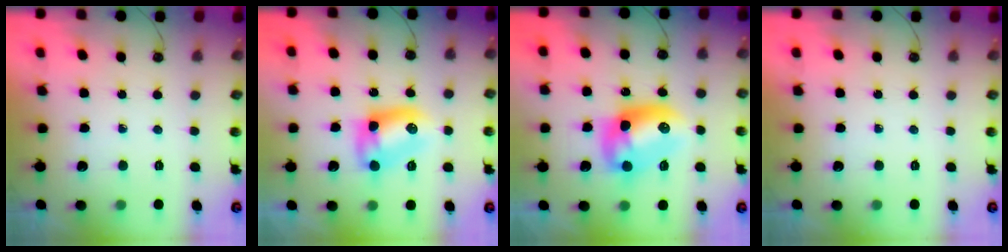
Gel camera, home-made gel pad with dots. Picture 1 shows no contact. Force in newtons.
{"total": 9.0, "press": 9.0, "slide": 0.3}
{"total": 12.9, "press": 12.9, "slide": 1.0}
{"total": 0.0}